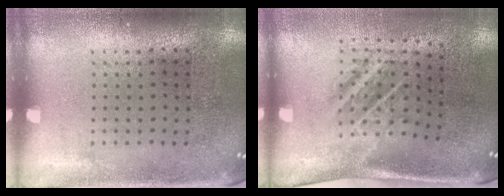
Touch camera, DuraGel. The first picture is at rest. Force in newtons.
{"total": 1.8, "press": 1.1, "slide": 1.4}